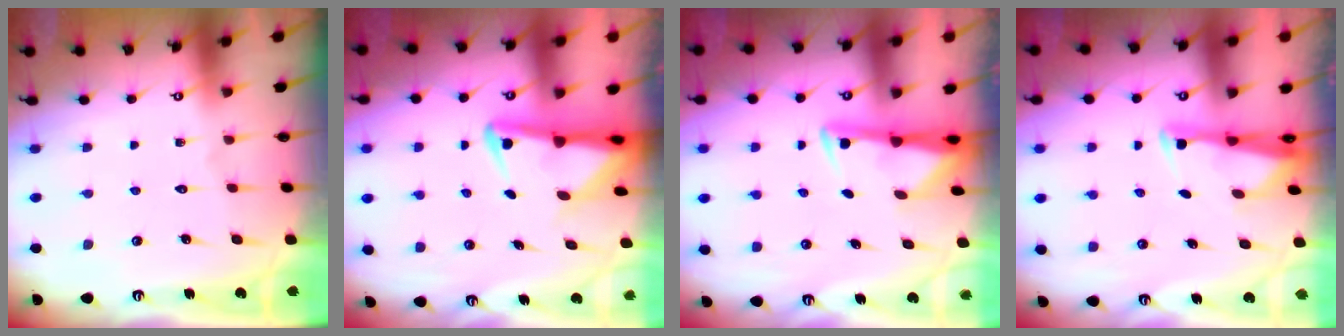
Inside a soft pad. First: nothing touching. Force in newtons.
{"total": 4.6, "press": 4.6, "slide": 0.9}
{"total": 2.8, "press": 2.7, "slide": 0.6}
{"total": 2.7, "press": 2.6, "slide": 0.7}